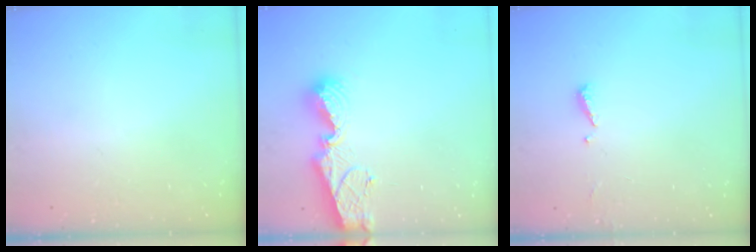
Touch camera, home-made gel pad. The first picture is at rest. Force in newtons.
{"total": 9.2, "press": 9.2, "slide": 1.1}
{"total": 4.9, "press": 4.8, "slide": 0.4}